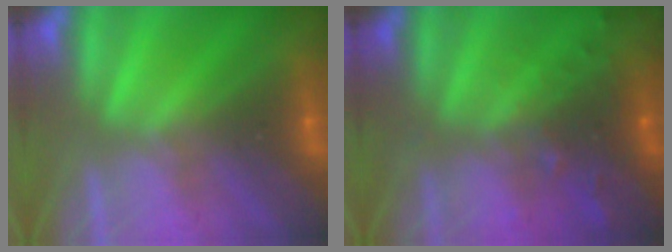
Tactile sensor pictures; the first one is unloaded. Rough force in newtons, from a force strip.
{"total": 8.3}